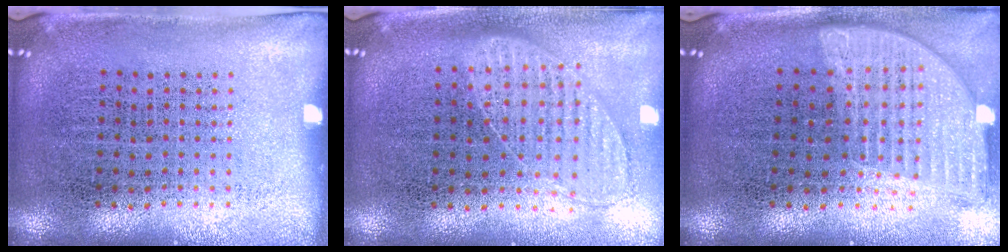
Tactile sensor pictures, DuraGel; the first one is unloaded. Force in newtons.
{"total": 1.0, "press": 1.0, "slide": 0.3}
{"total": 1.7, "press": 1.5, "slide": 0.9}